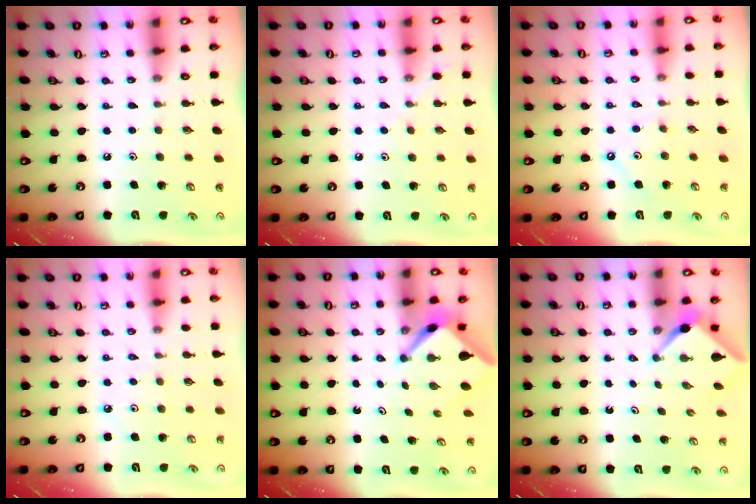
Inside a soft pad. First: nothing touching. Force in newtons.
{"total": 5.5, "press": 5.4, "slide": 0.7}
{"total": 1.9, "press": 1.9, "slide": 0.4}
{"total": 3.2, "press": 3.2, "slide": 0.6}
{"total": 3.5, "press": 3.5, "slide": 0.2}
{"total": 2.4, "press": 2.4, "slide": 0.3}